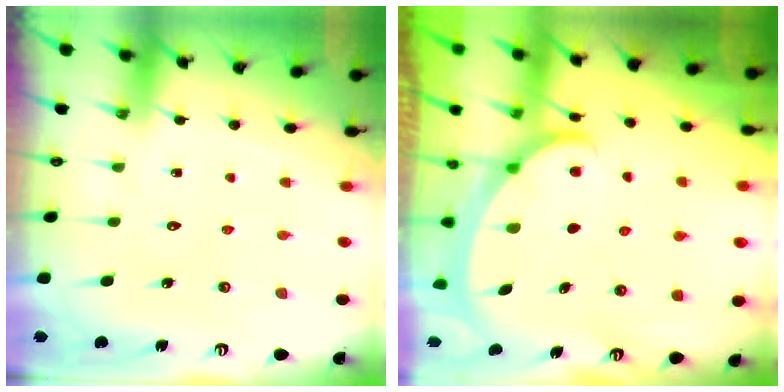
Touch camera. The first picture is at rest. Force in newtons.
{"total": 2.3, "press": 2.2, "slide": 0.4}